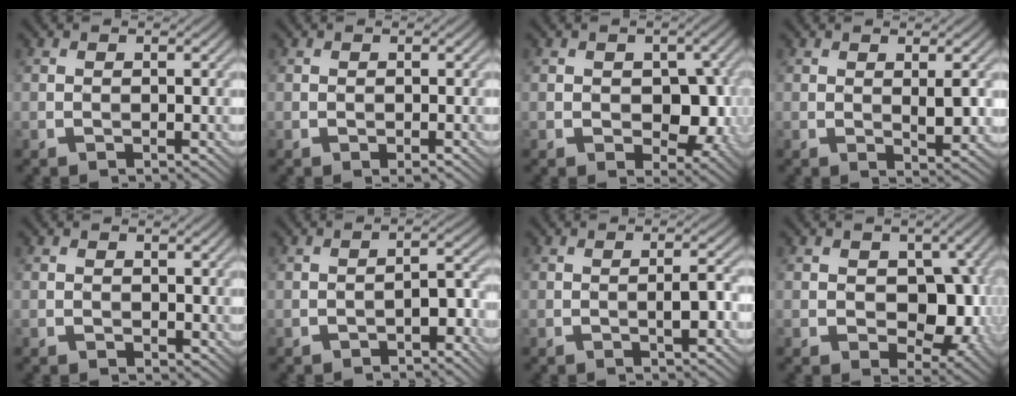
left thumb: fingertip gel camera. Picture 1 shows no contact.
{"total": 0.5, "force": [-0.3, 0.2, 0.4], "torque": [-0.005, 0.000, -0.005]}
{"total": 5.9, "force": [-0.7, 3.9, 4.5], "torque": [-0.068, -0.011, -0.008]}
{"total": 2.7, "force": [0.5, 0.9, 2.5], "torque": [-0.043, -0.007, 0.011]}
{"total": 1.6, "force": [0.8, 1.1, 0.9], "torque": [-0.019, -0.004, 0.015]}
{"total": 2.7, "force": [-1.8, 1.0, 1.7], "torque": [-0.022, 0.011, -0.029]}
{"total": 2.3, "force": [-0.8, 0.4, 2.1], "torque": [-0.033, 0.007, -0.017]}
{"total": 8.1, "force": [-0.6, 5.3, 6.1], "torque": [-0.094, -0.011, -0.010]}